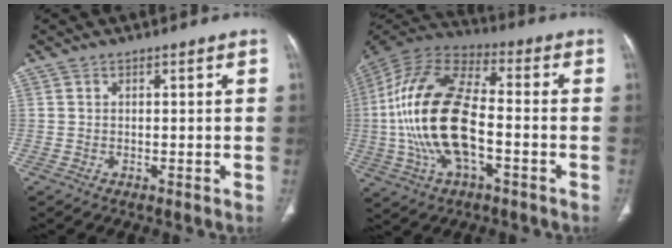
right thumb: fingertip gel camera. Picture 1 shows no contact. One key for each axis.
{"total": 21.4, "fx": -2.9, "fy": 10.3, "fz": 18.6, "tx": -0.389, "ty": 0.026, "tz": -0.053}